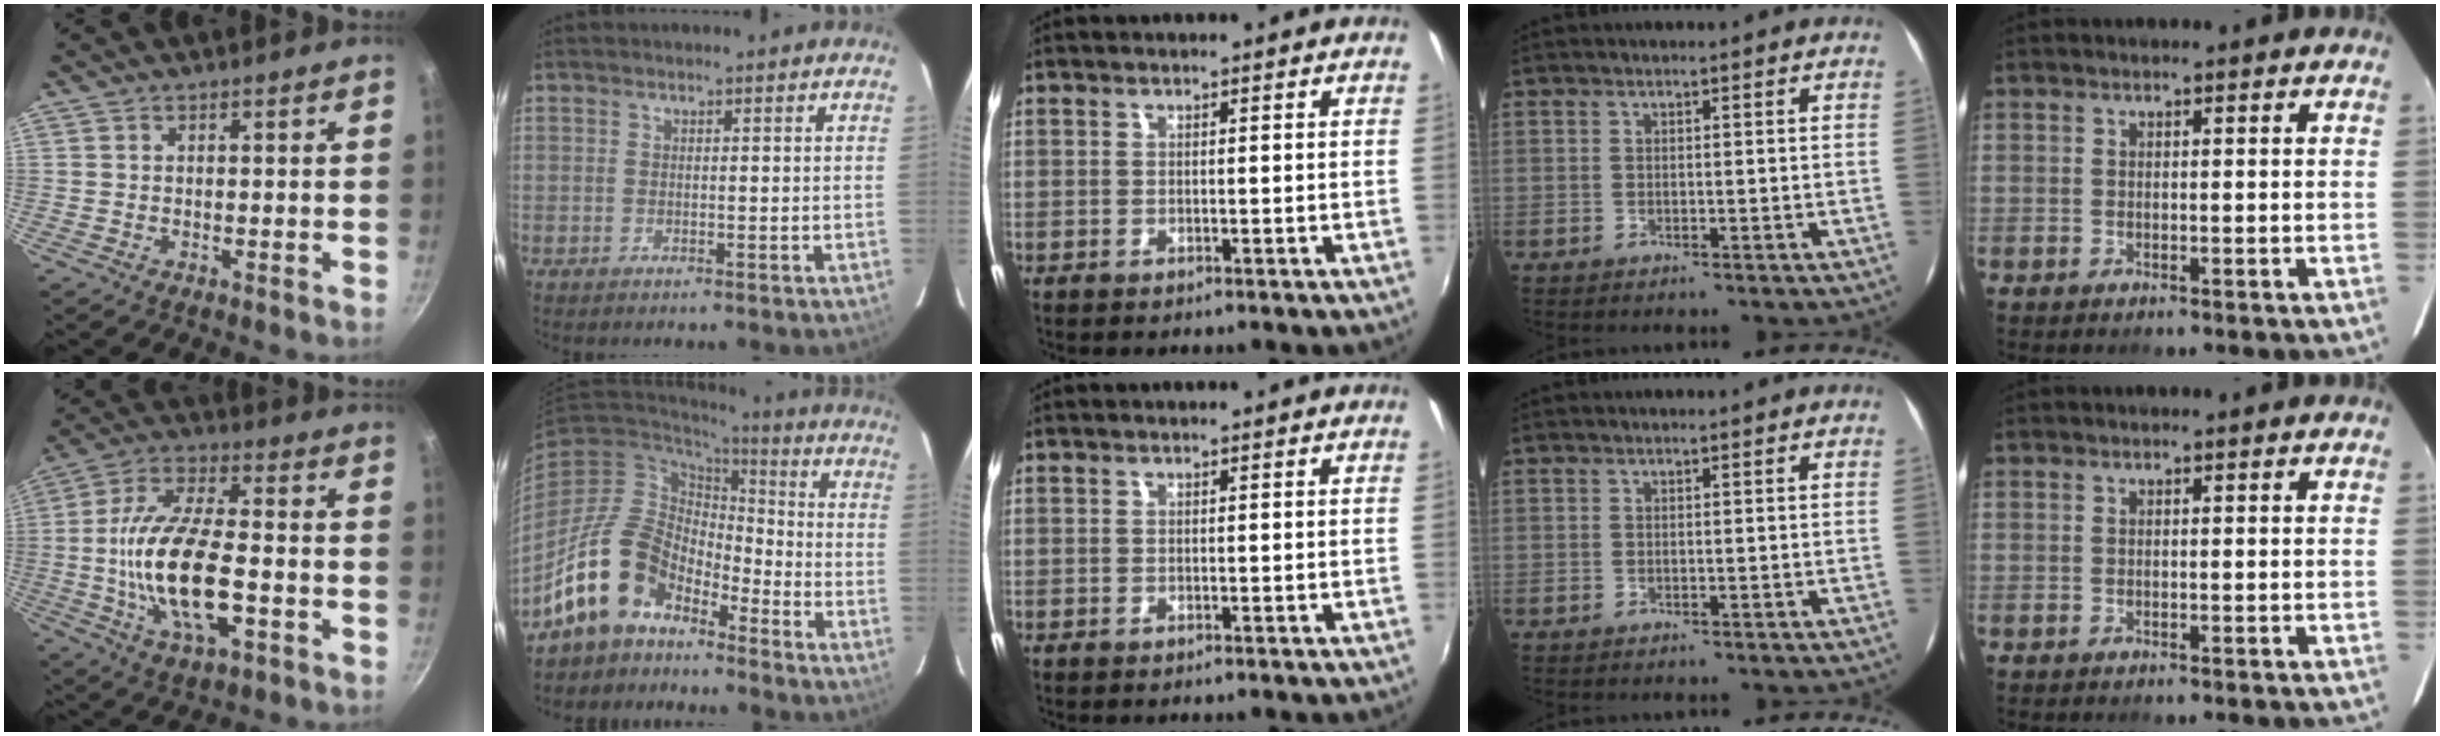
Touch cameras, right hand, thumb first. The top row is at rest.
{"thumb": {"total": 18.9, "force": [-3.8, 8.2, 16.6], "torque": [-0.313, 0.021, -0.076]}, "index": {"total": 13.8, "force": [-9.6, 7.6, 6.4], "torque": [-0.128, 0.020, -0.174]}}